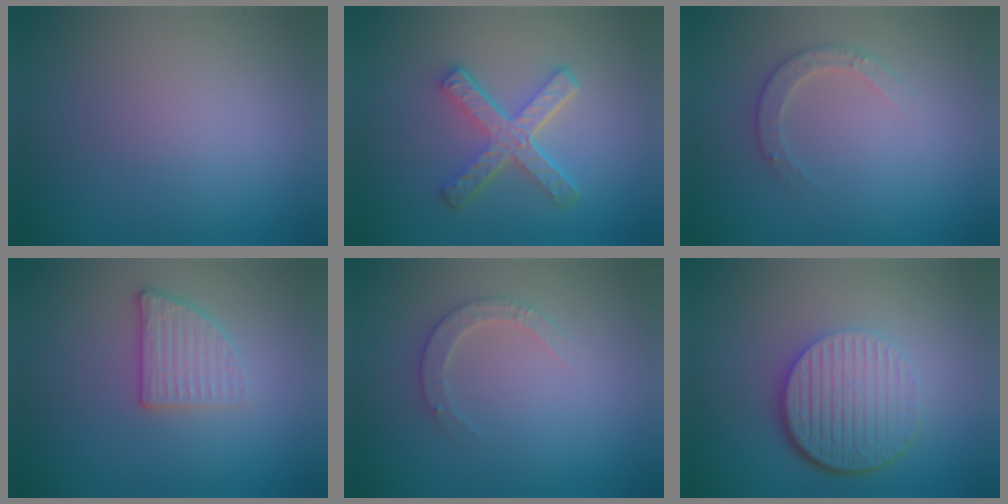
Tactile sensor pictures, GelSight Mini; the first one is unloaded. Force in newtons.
{"total": 5.1, "press": 3.6, "slide": 3.5}
{"total": 2.1, "press": 2.1, "slide": 0.3}
{"total": 2.7, "press": 2.5, "slide": 1.0}
{"total": 2.1, "press": 2.1, "slide": 0.3}
{"total": 6.6, "press": 4.4, "slide": 5.0}